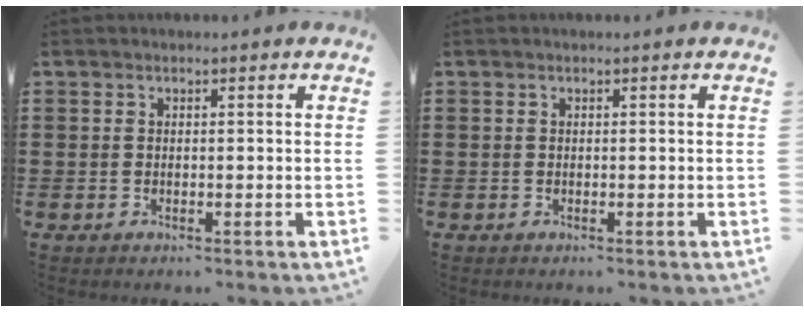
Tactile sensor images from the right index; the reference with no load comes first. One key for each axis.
{"total": 0.0}